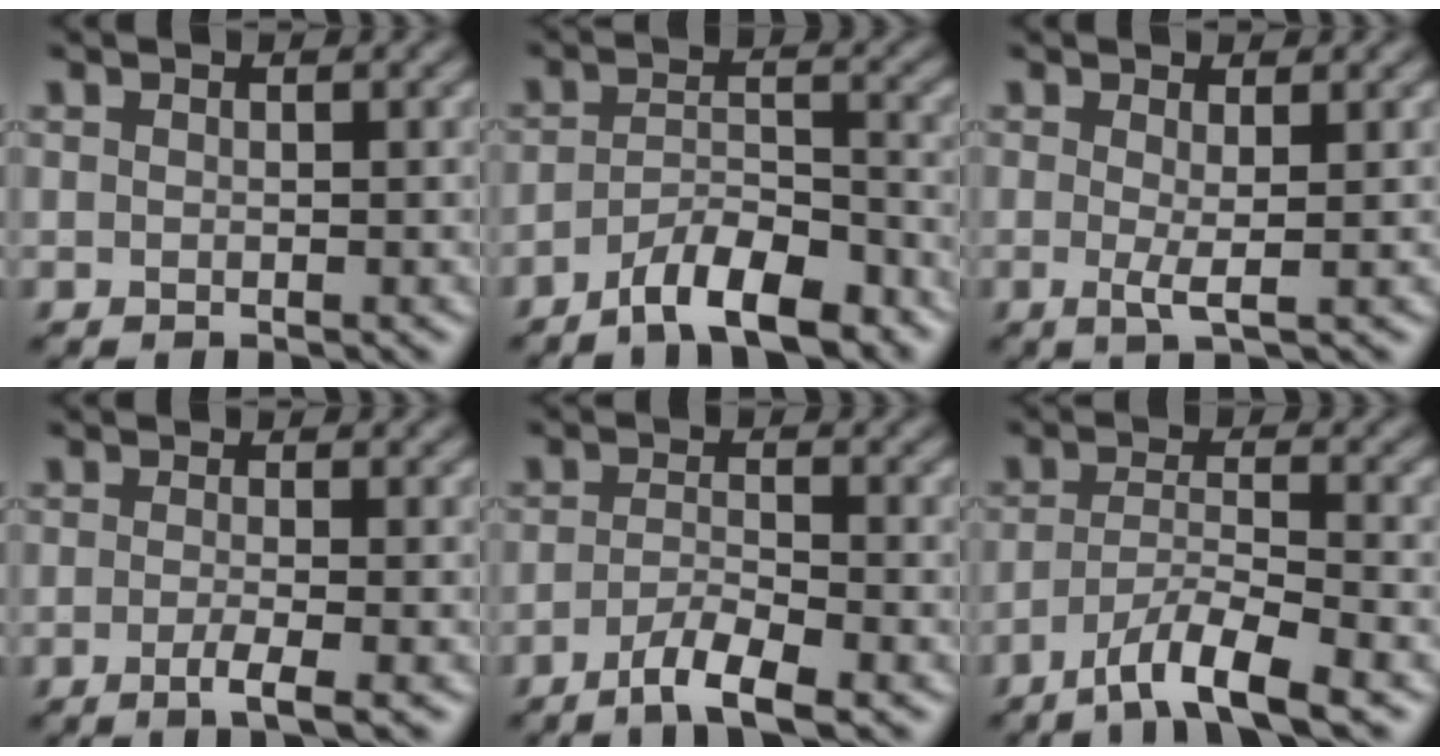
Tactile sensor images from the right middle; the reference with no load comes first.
{"total": 6.5, "force": [-4.8, 1.7, 4.0], "torque": [-0.064, 0.003, -0.080]}
{"total": 1.7, "force": [0.0, 0.2, 1.7], "torque": [-0.036, -0.007, -0.003]}
{"total": 2.5, "force": [-1.0, 0.6, 2.3], "torque": [-0.033, -0.004, -0.024]}
{"total": 3.7, "force": [-2.3, 0.7, 2.8], "torque": [-0.053, -0.002, -0.048]}
{"total": 5.9, "force": [-4.0, 1.0, 4.2], "torque": [-0.067, 0.001, -0.076]}